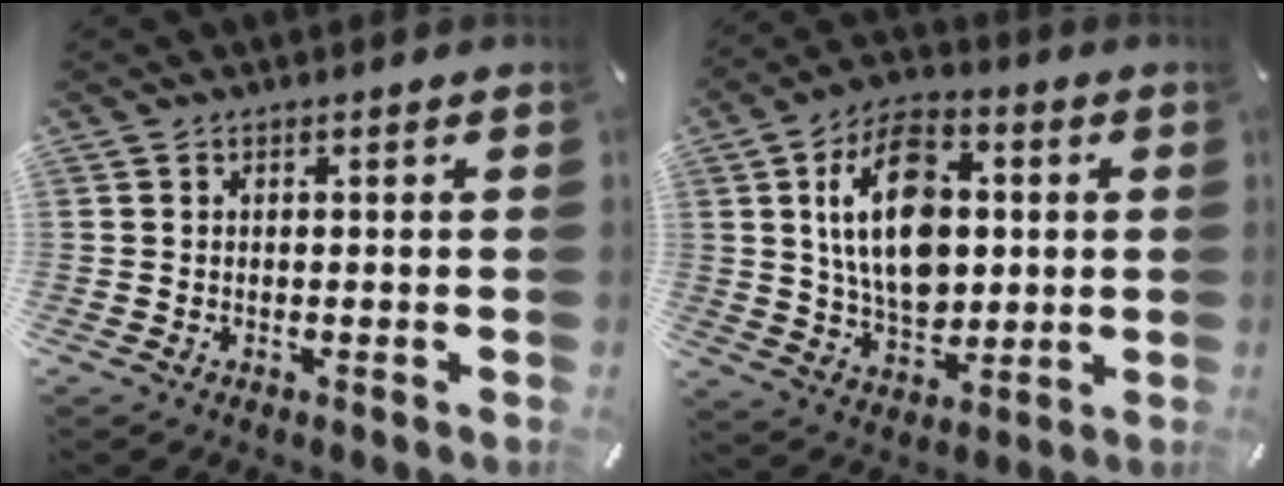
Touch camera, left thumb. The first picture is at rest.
{"total": 16.8, "force": [2.3, 11.3, 12.2], "torque": [-0.237, 0.007, 0.038]}